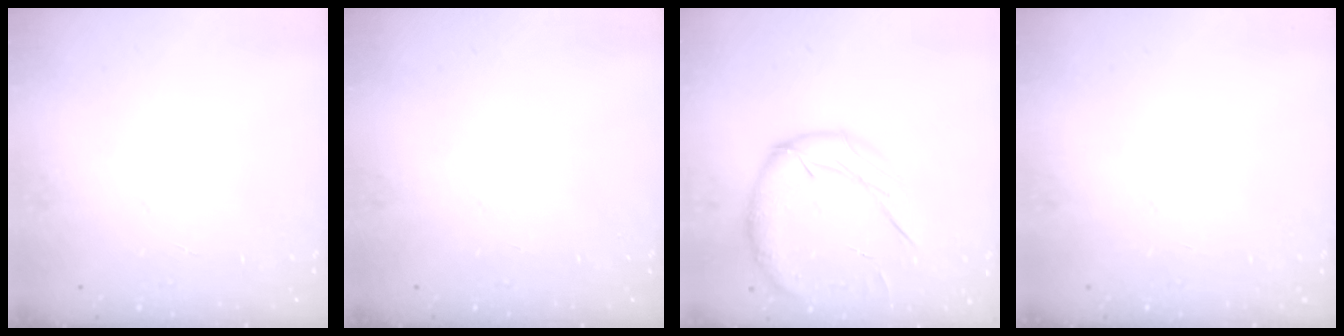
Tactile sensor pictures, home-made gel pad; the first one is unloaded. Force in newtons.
{"total": 0.0}
{"total": 15.6, "press": 15.4, "slide": 2.7}
{"total": 0.0}